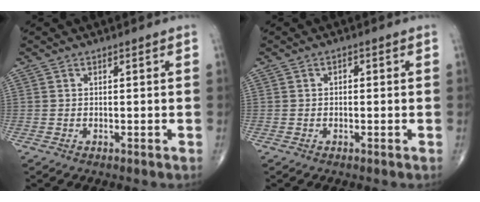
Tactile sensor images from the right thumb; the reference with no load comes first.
{"total": 0.8, "force": [0.0, 0.6, 0.5], "torque": [-0.003, 0.002, -0.005]}